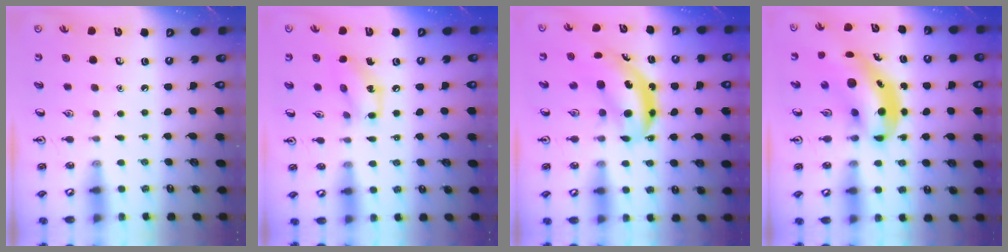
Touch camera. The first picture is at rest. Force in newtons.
{"total": 9.9, "press": 9.8, "slide": 1.3}
{"total": 6.2, "press": 6.0, "slide": 1.4}
{"total": 7.7, "press": 7.6, "slide": 1.4}